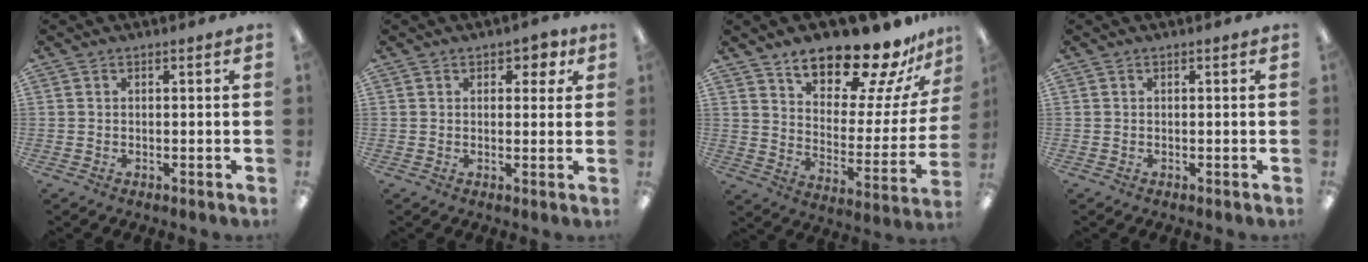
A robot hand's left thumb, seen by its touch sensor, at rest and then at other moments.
{"total": 3.6, "force": [1.9, 2.1, 2.2], "torque": [-0.022, -0.002, 0.028]}
{"total": 18.9, "force": [16.1, 5.5, 8.3], "torque": [-0.122, -0.128, 0.270]}
{"total": 0.0}